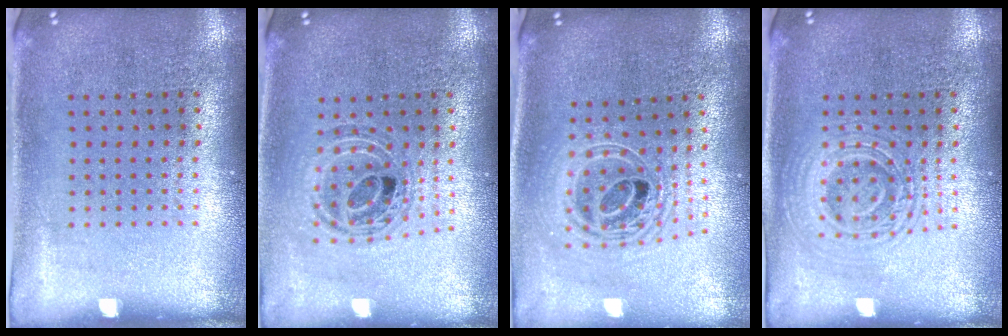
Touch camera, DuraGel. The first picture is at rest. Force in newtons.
{"total": 0.8, "press": 0.8, "slide": 0.1}
{"total": 2.2, "press": 1.7, "slide": 1.4}
{"total": 2.9, "press": 2.8, "slide": 0.5}